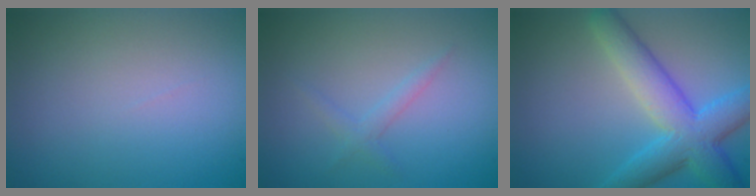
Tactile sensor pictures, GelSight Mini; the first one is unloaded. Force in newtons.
{"total": 1.3, "press": 1.2, "slide": 0.1}
{"total": 6.8, "press": 6.8, "slide": 0.1}